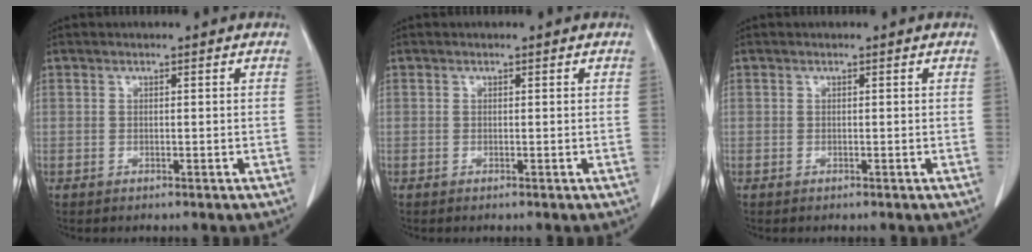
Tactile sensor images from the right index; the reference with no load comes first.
{"total": 0.0}
{"total": 0.0}